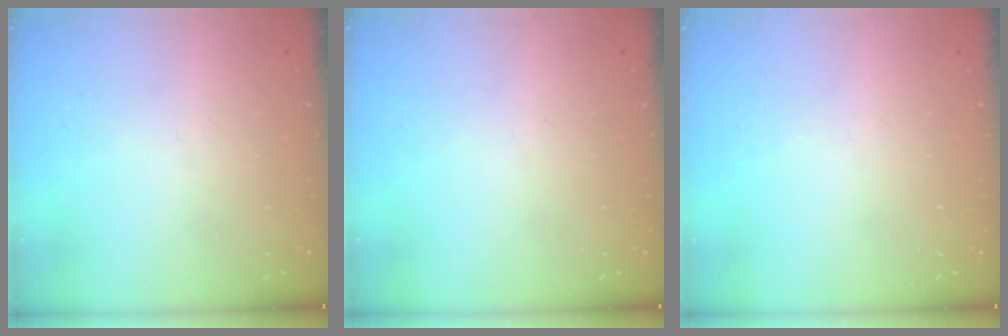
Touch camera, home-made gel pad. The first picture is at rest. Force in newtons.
{"total": 0.0}
{"total": 0.0}